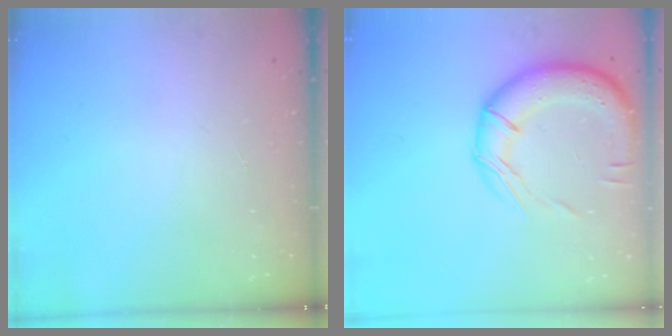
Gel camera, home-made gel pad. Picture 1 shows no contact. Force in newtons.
{"total": 16.5, "press": 16.2, "slide": 2.9}